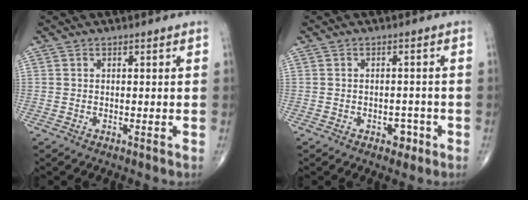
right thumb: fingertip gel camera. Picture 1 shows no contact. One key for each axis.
{"total": 2.7, "fx": -1.3, "fy": 1.8, "fz": 1.5, "tx": -0.005, "ty": 0.009, "tz": -0.015}